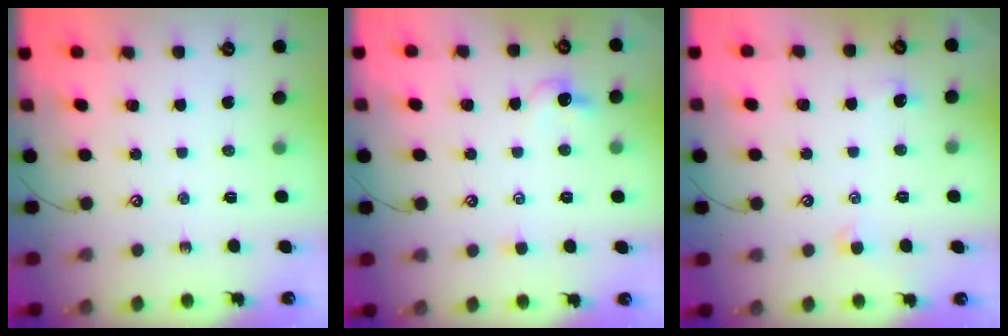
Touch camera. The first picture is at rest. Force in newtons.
{"total": 1.5, "press": 1.4, "slide": 0.6}
{"total": 0.6, "press": 0.1, "slide": 0.6}